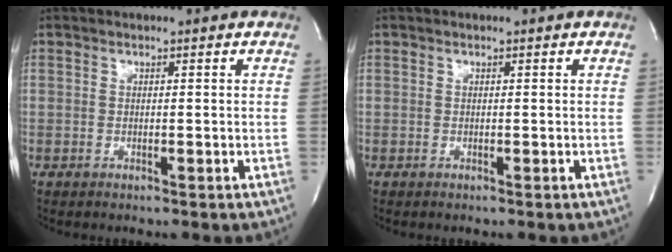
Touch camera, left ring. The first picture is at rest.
{"total": 0.0}